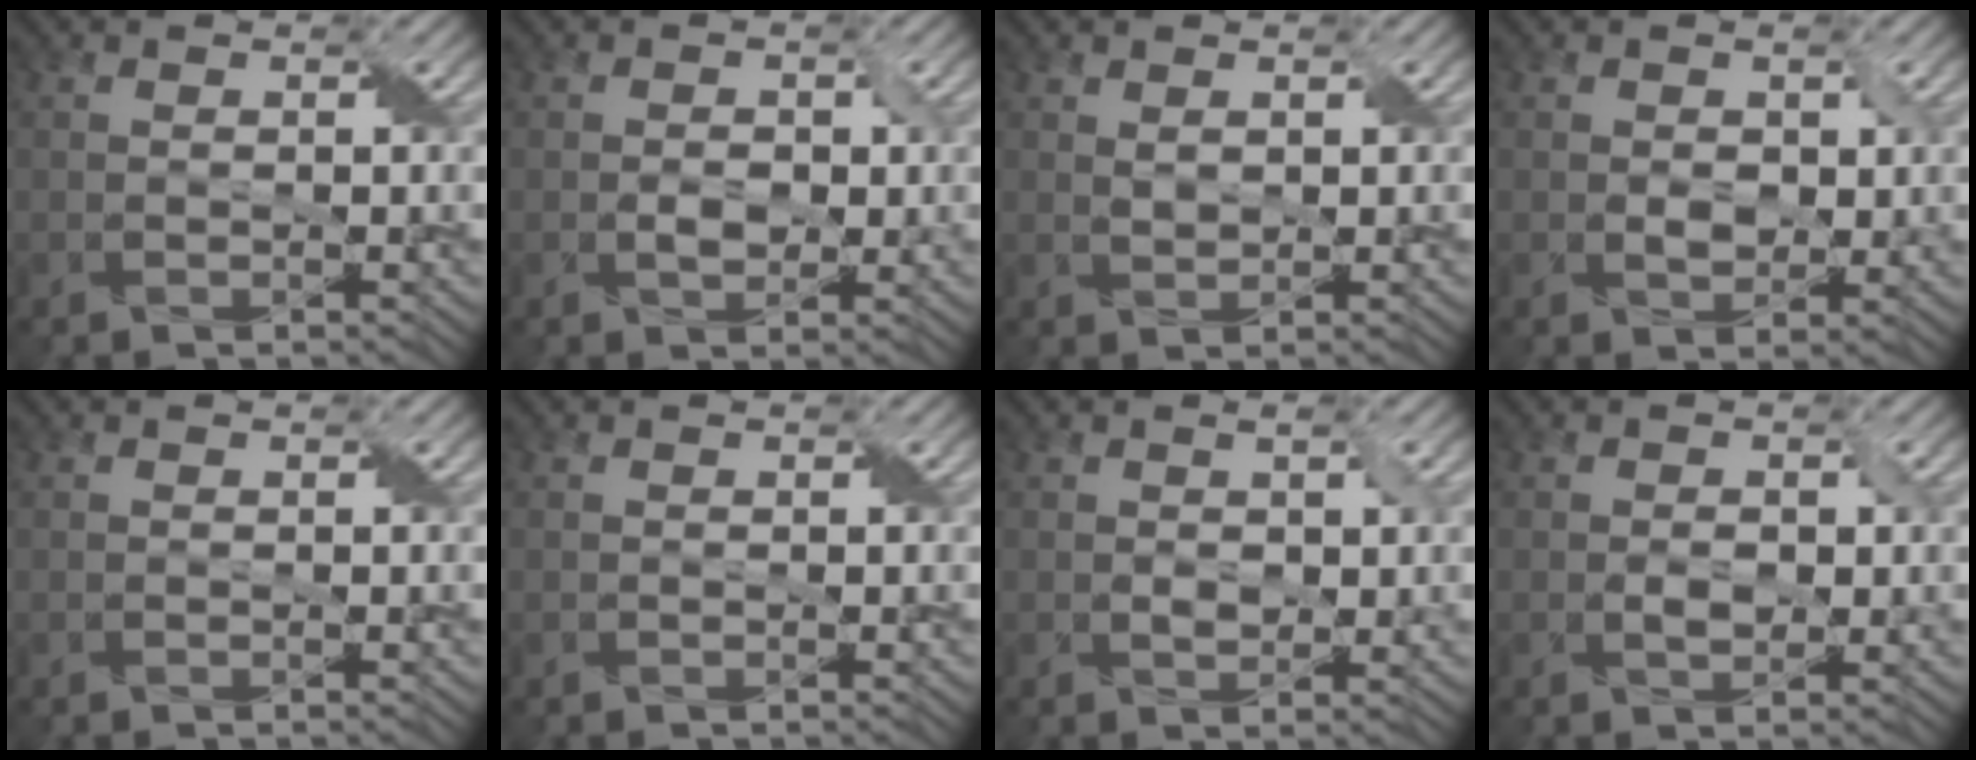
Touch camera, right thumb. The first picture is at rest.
{"total": 2.2, "force": [-0.2, 1.5, 1.6], "torque": [-0.032, -0.004, -0.002]}
{"total": 1.2, "force": [0.6, 0.6, 0.8], "torque": [-0.021, 0.000, 0.016]}
{"total": 2.2, "force": [0.3, 1.6, 1.6], "torque": [-0.038, -0.006, 0.009]}
{"total": 0.0}
{"total": 0.0}
{"total": 2.3, "force": [0.5, 1.2, 1.9], "torque": [-0.035, -0.003, 0.012]}
{"total": 2.1, "force": [0.0, 1.2, 1.7], "torque": [-0.035, -0.003, 0.002]}